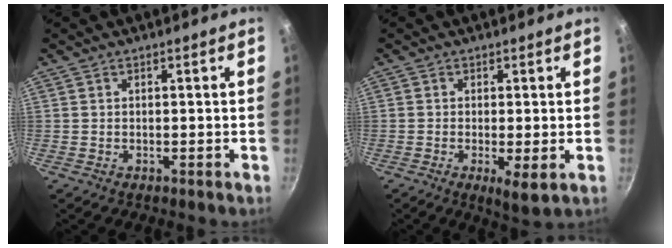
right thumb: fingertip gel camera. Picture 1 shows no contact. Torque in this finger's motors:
{"motor_torque": [-0.36, 0.10, -0.23, -0.10, -0.04]}